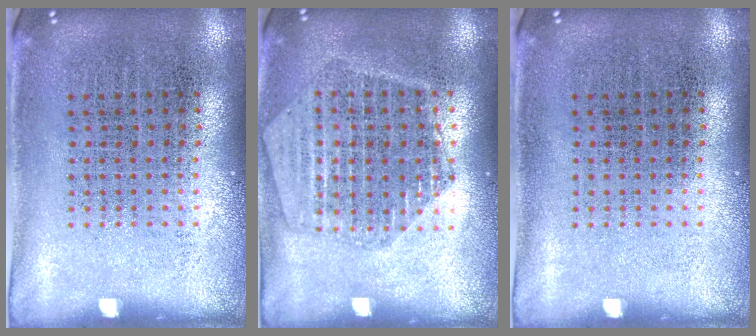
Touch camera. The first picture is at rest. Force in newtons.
{"total": 1.7, "press": 1.6, "slide": 0.5}
{"total": 0.0}